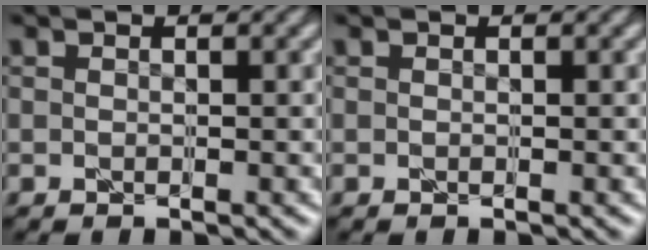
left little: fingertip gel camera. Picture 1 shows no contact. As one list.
[{"total": 0.0}]